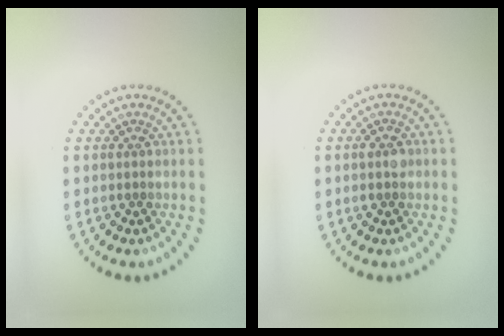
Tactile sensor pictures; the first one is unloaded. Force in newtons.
{"total": 1.5, "press": 1.4, "slide": 0.2}